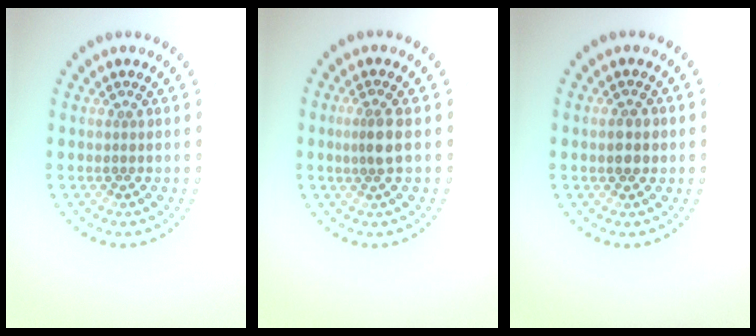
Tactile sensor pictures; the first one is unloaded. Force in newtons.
{"total": 2.0, "press": 1.7, "slide": 1.0}
{"total": 2.4, "press": 2.4, "slide": 0.1}